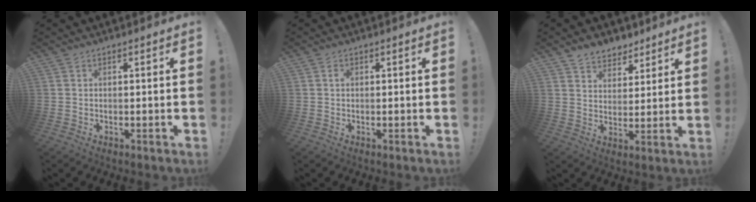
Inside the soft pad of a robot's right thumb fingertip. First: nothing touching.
{"total": 0.5, "force": [0.0, 0.4, 0.3], "torque": [-0.008, 0.004, 0.000]}
{"total": 7.3, "force": [5.6, 4.6, 1.1], "torque": [-0.013, -0.042, 0.109]}